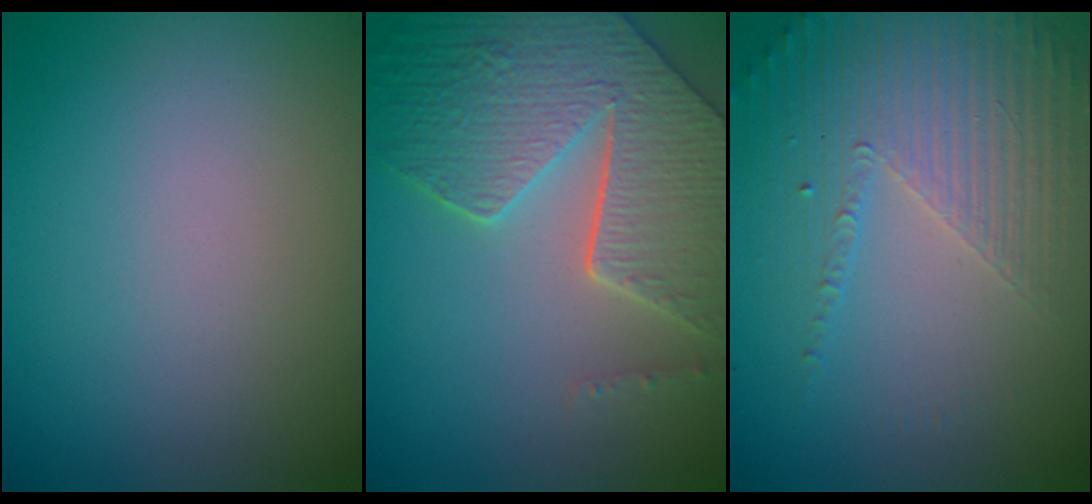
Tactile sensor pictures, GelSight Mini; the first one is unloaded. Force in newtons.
{"total": 8.4, "press": 6.1, "slide": 5.8}
{"total": 5.0, "press": 3.2, "slide": 3.8}